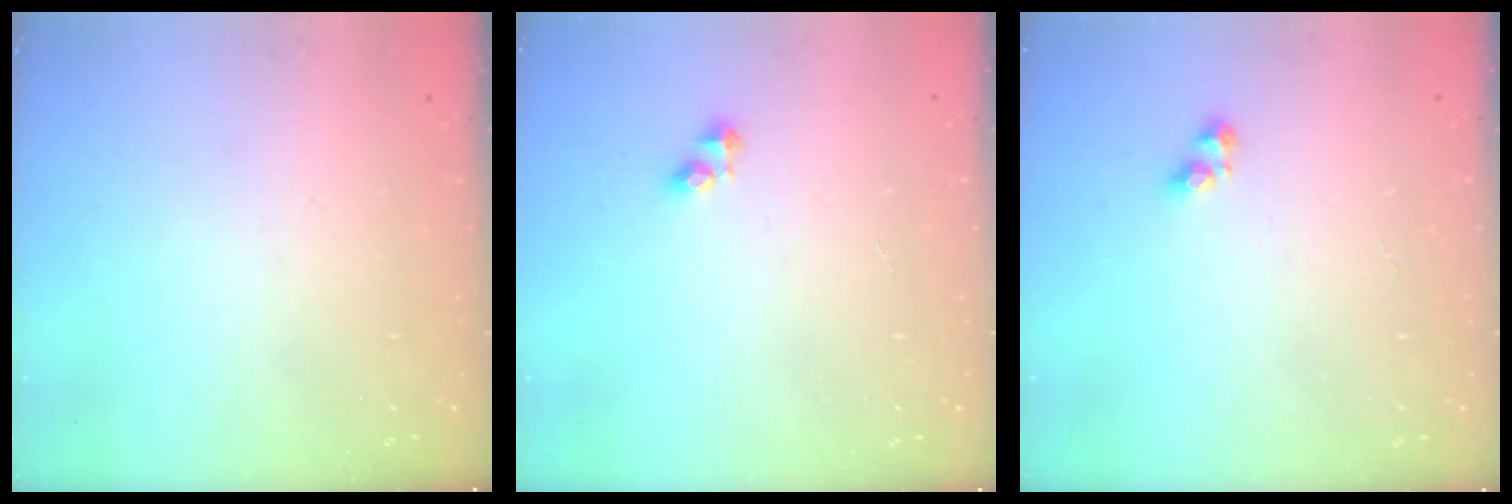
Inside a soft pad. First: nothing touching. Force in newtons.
{"total": 3.2, "press": 3.2, "slide": 0.4}
{"total": 3.6, "press": 3.4, "slide": 1.2}